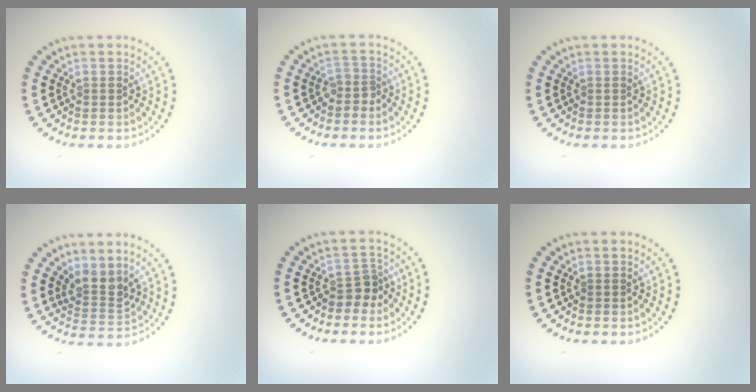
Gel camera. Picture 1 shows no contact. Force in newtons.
{"total": 1.5, "press": 1.0, "slide": 1.0}
{"total": 0.0}
{"total": 2.5, "press": 1.9, "slide": 1.7}
{"total": 2.1, "press": 1.6, "slide": 1.3}
{"total": 0.0}